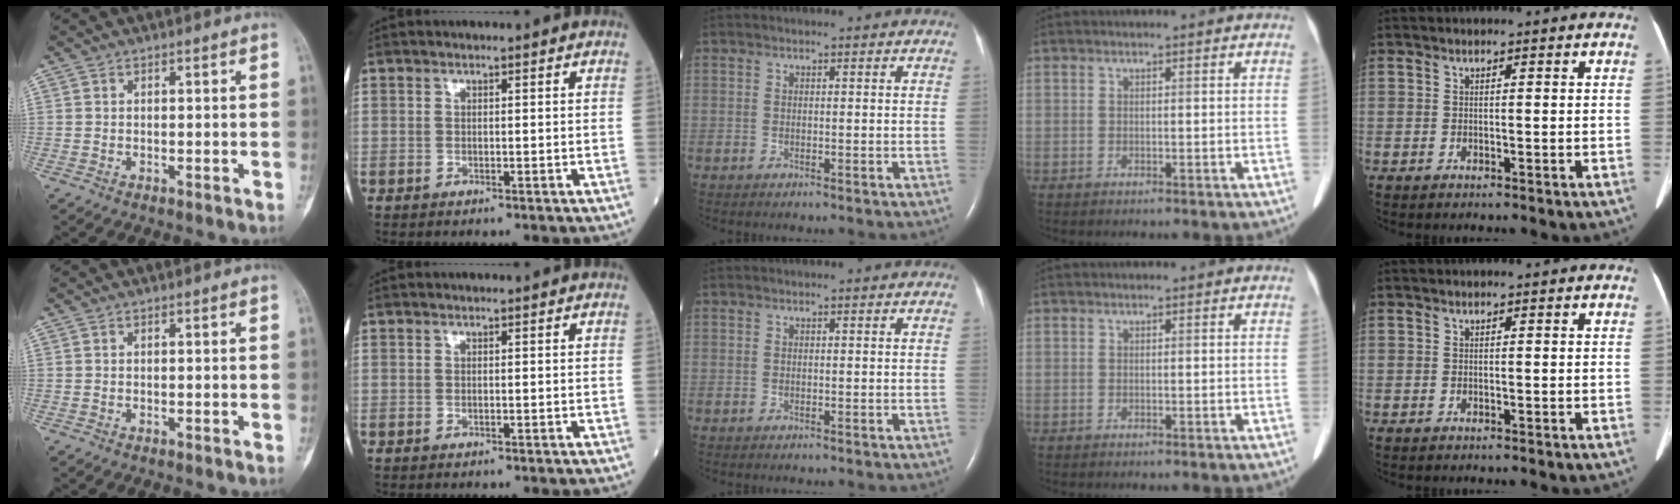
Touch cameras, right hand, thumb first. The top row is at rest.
{}